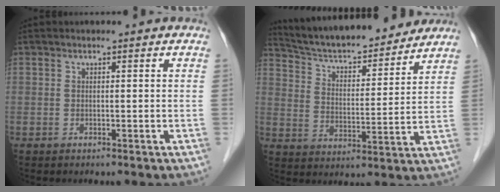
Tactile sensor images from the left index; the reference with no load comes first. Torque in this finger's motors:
{"motor_torque": [0.04, -0.65, 0.31, 0.09]}